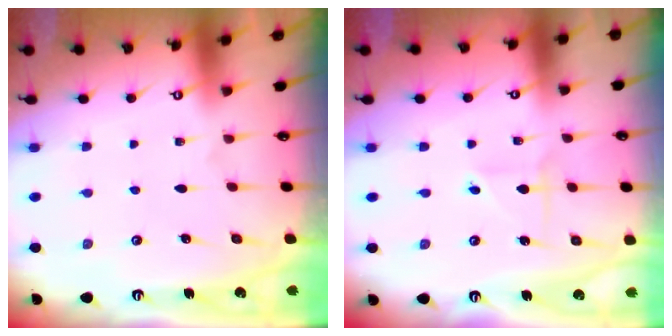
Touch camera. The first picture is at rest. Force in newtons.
{"total": 2.9, "press": 2.9, "slide": 0.2}